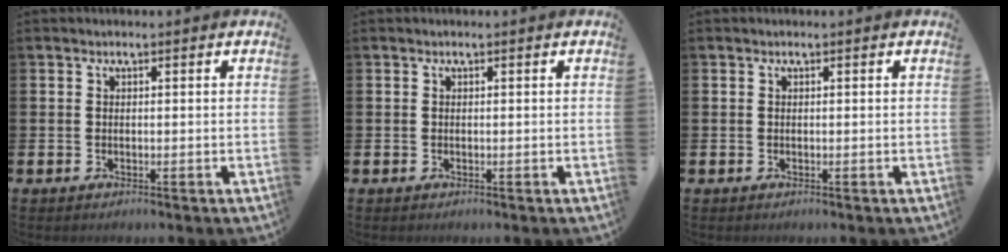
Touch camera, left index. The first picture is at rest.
{"total": 0.0}
{"total": 0.0}